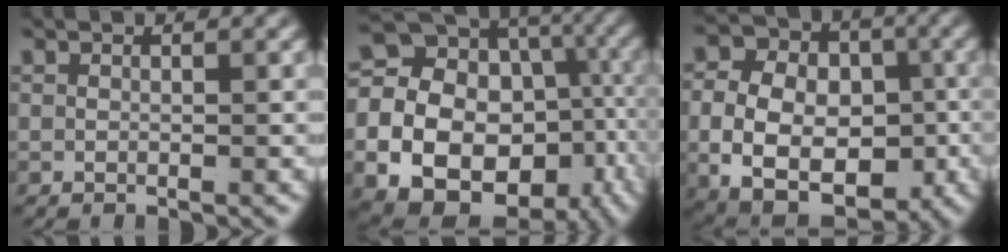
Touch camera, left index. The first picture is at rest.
{"total": 23.2, "force": [-3.3, 19.9, 11.5], "torque": [-0.272, -0.078, -0.052]}
{"total": 14.3, "force": [-4.1, 10.9, 8.3], "torque": [-0.154, -0.052, -0.052]}